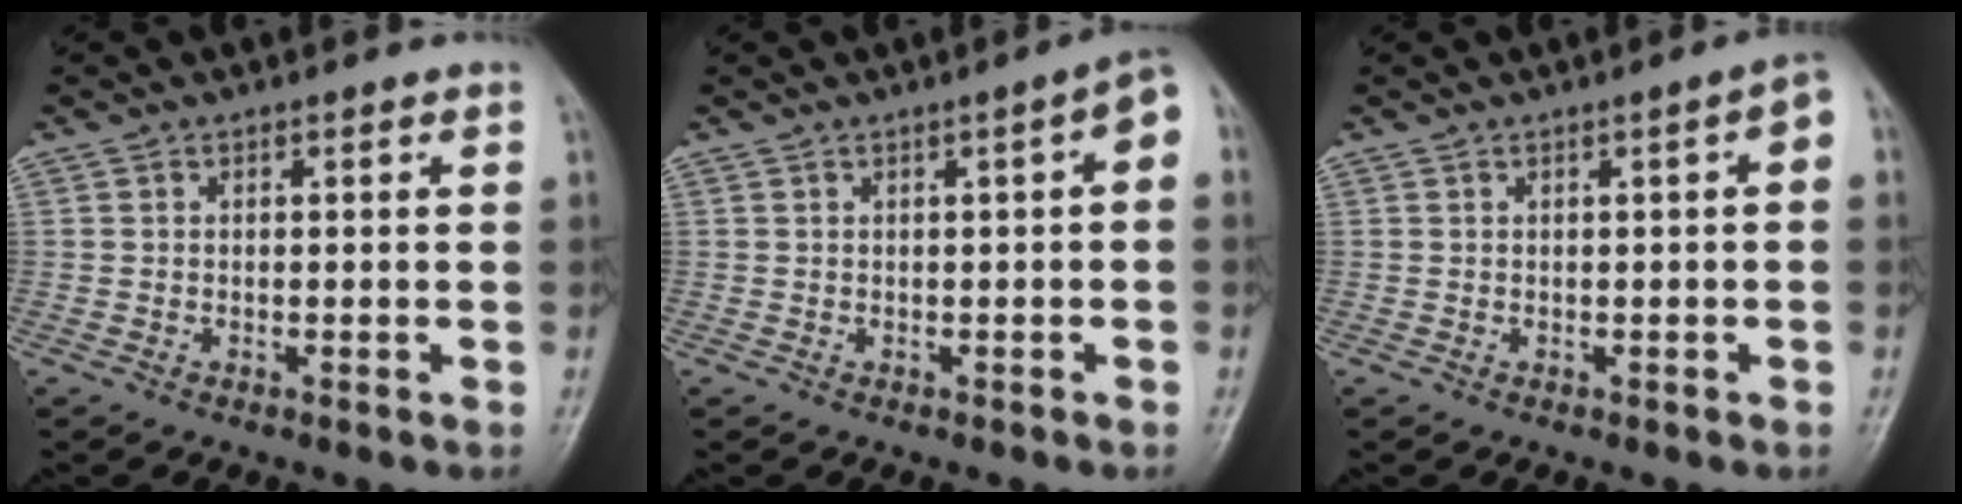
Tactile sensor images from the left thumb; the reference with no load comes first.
{"total": 4.0, "force": [0.3, 1.0, 3.8], "torque": [-0.047, 0.017, -0.004]}
{"total": 3.0, "force": [0.3, 0.7, 2.9], "torque": [-0.036, 0.011, -0.003]}